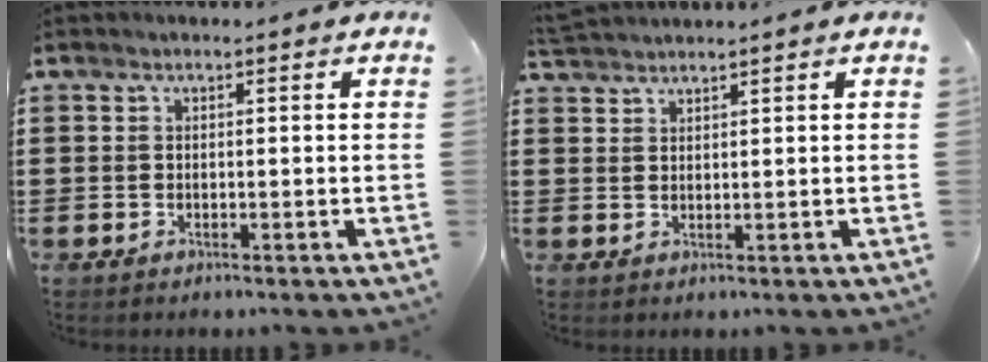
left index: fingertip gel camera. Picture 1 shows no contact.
{"total": 2.0, "force": [2.0, 0.1, -0.1], "torque": [-0.005, -0.001, 0.040]}